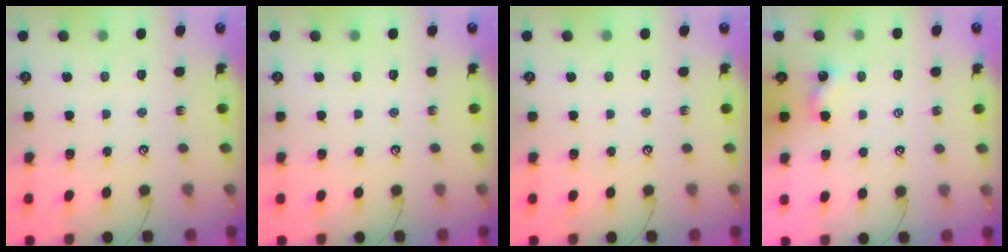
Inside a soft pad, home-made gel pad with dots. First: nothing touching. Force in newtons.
{"total": 0.0}
{"total": 0.0}
{"total": 1.7, "press": 1.6, "slide": 0.3}